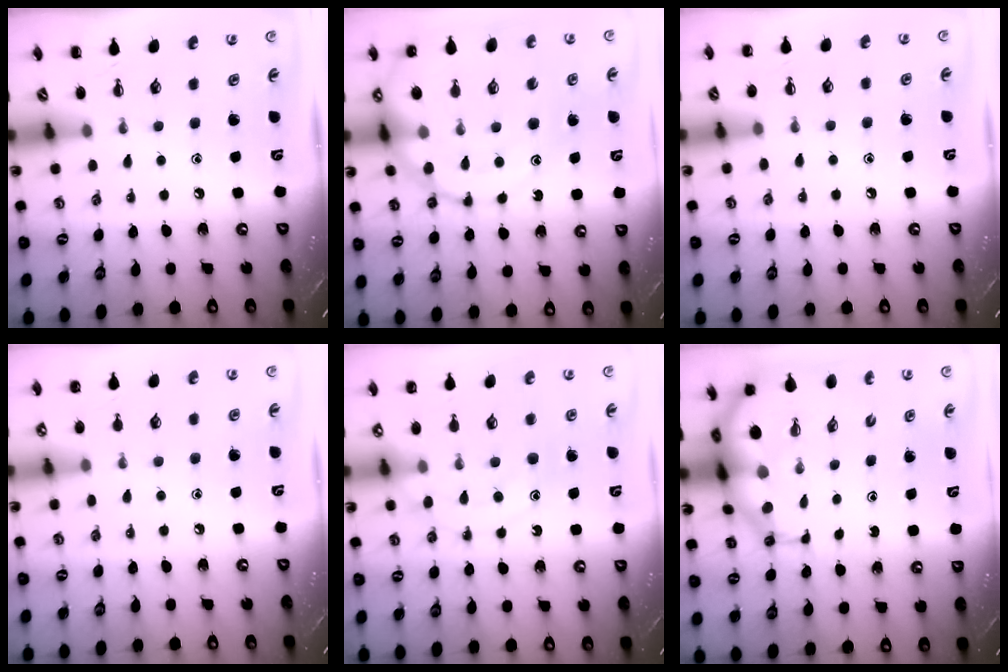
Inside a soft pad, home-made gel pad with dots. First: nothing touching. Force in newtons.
{"total": 19.1, "press": 18.8, "slide": 3.2}
{"total": 7.2, "press": 6.8, "slide": 2.3}
{"total": 7.4, "press": 7.0, "slide": 2.2}
{"total": 12.8, "press": 12.7, "slide": 1.0}
{"total": 8.9, "press": 8.5, "slide": 2.7}